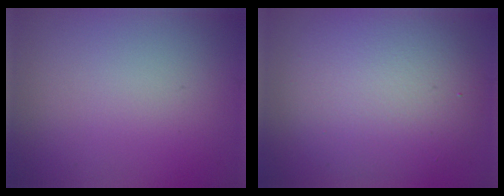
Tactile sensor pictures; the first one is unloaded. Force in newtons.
{"total": 7.7, "press": 7.7, "slide": 0.8}